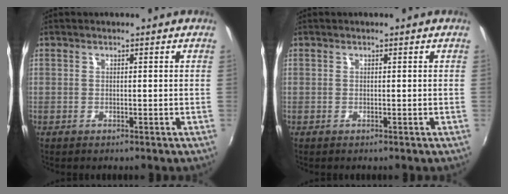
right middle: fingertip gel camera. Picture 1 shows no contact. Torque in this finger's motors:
{"motor_torque": [0.00, 0.00, -0.06, 0.00]}